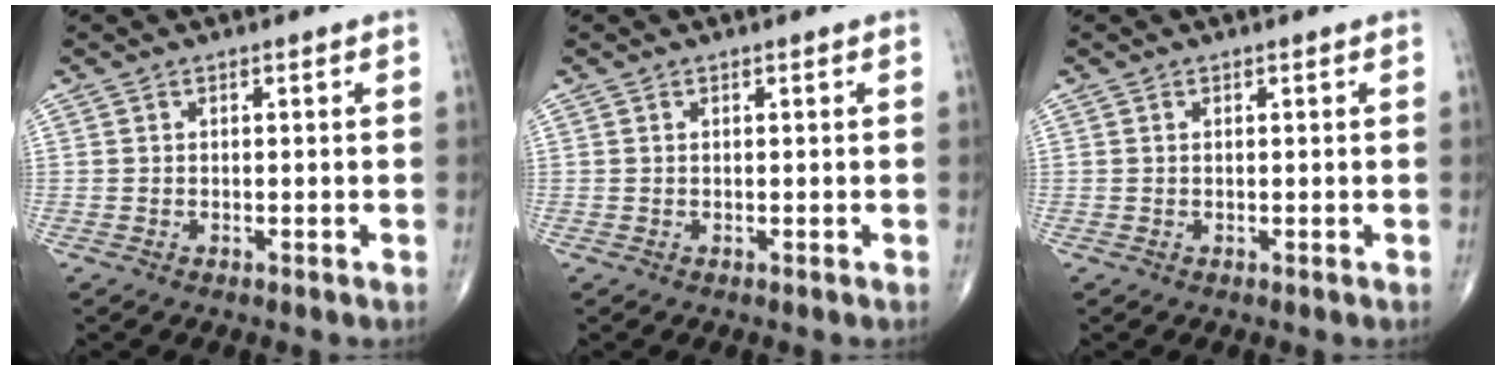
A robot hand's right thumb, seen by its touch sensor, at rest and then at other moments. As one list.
[{"total": 0.0}, {"total": 0.0}]